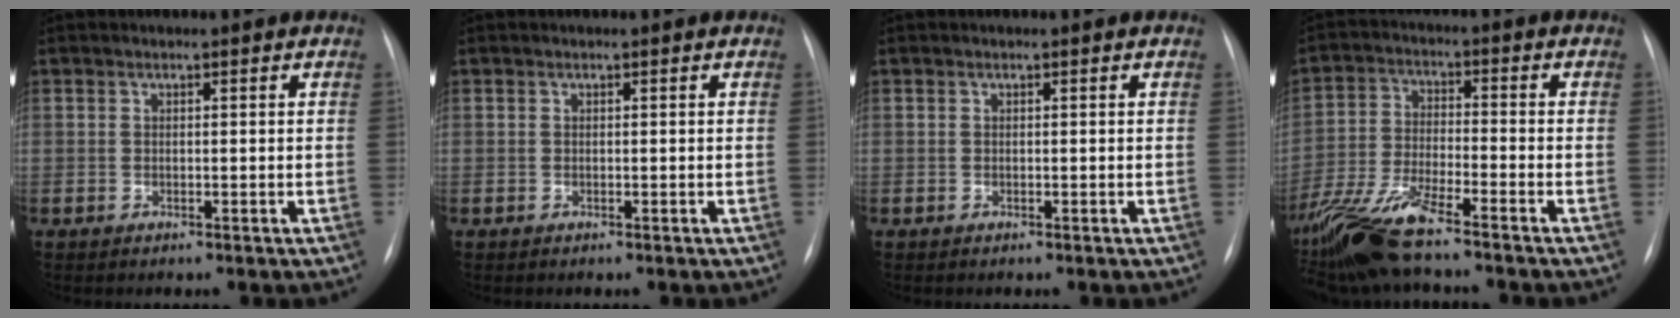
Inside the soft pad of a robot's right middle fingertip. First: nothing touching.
{"total": 0.0}
{"total": 0.0}
{"total": 11.0, "force": [-8.9, 0.9, 6.3], "torque": [-0.138, -0.023, -0.170]}